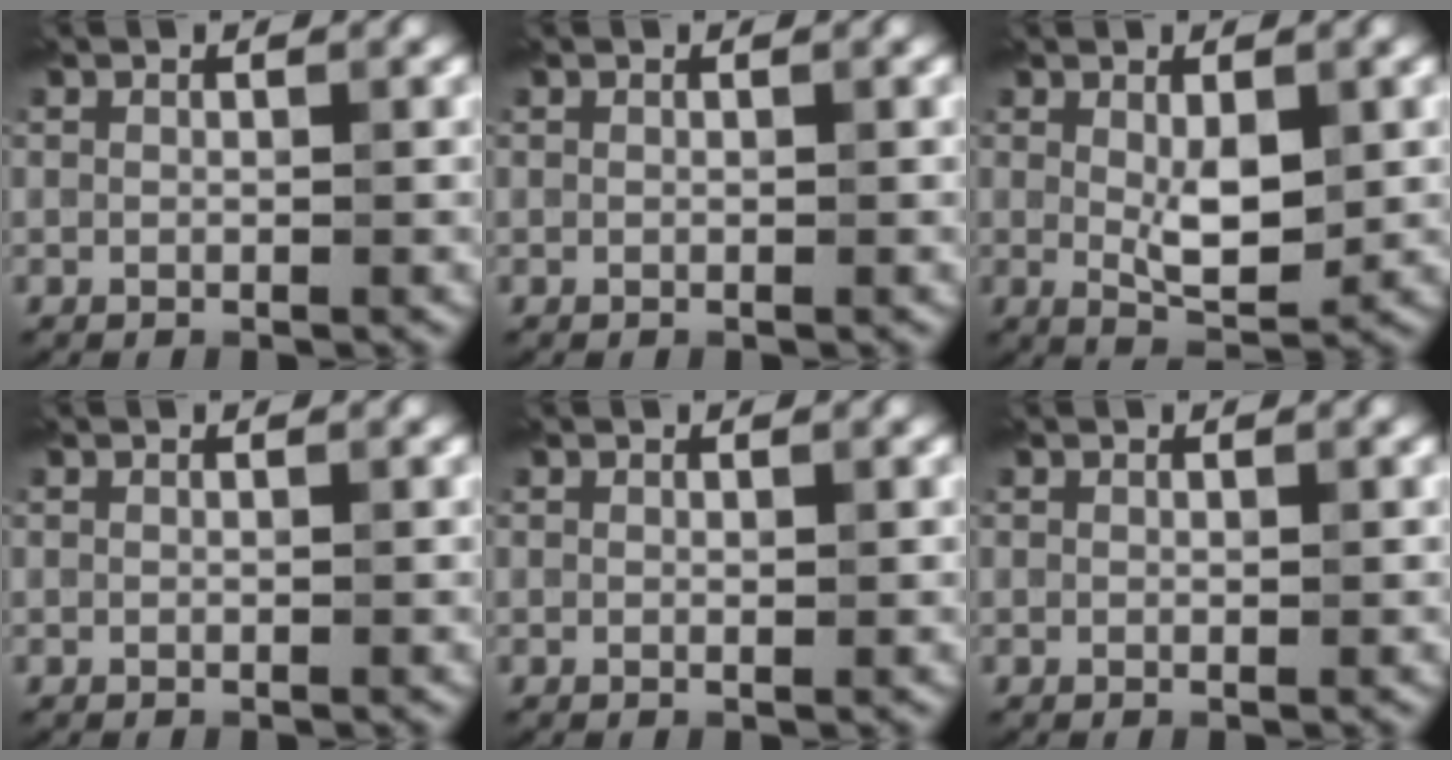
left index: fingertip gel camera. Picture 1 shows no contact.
{"total": 0.0}
{"total": 4.2, "force": [0.4, 1.8, 3.8], "torque": [-0.068, -0.007, 0.013]}
{"total": 0.0}
{"total": 0.0}
{"total": 0.0}